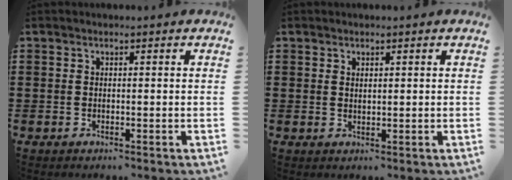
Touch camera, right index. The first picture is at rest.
{"total": 0.8, "force": [0.6, 0.4, 0.3], "torque": [-0.008, 0.003, 0.011]}